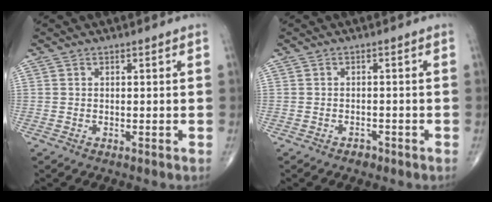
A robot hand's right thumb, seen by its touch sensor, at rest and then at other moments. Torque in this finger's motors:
{"motor_torque": [1.43, 0.15, 0.02, -0.24, -0.03]}